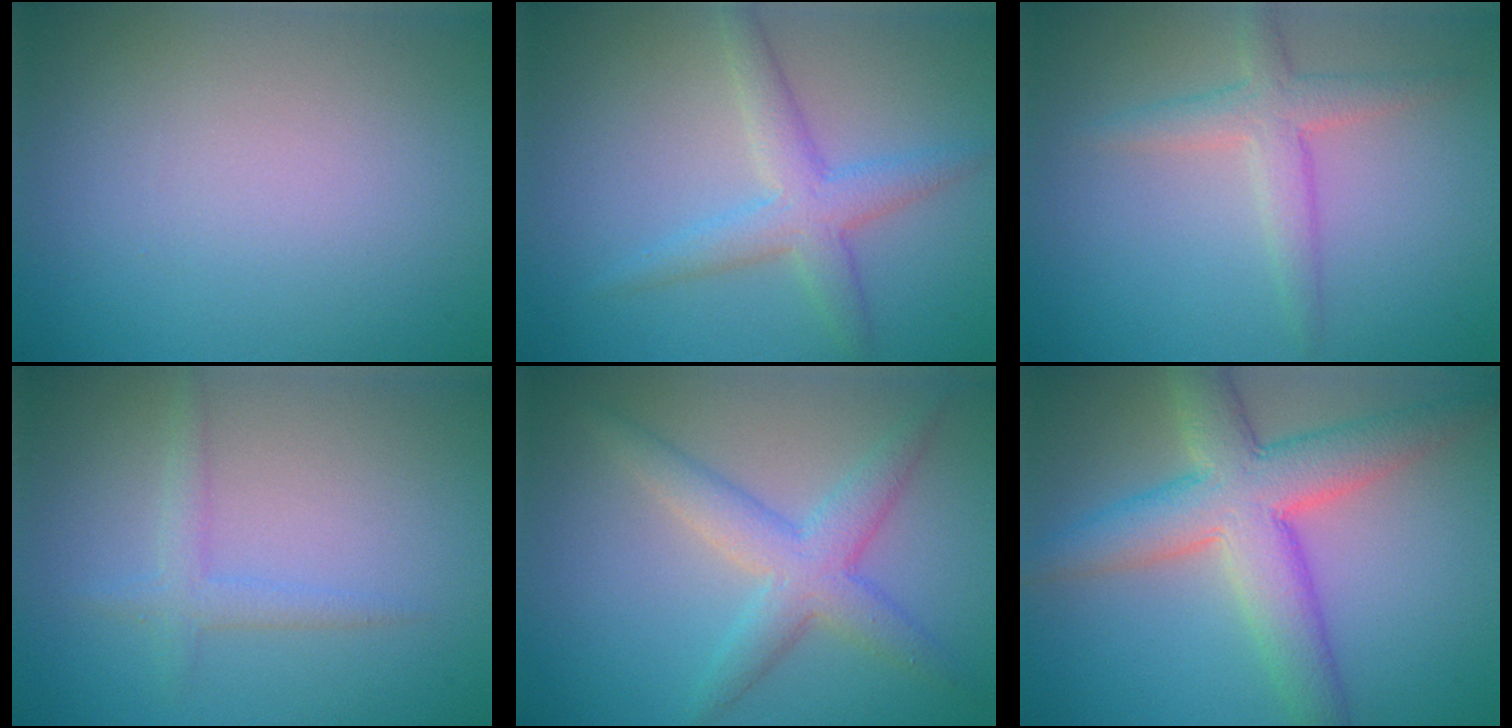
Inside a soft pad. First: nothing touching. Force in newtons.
{"total": 3.6, "press": 3.6, "slide": 0.1}
{"total": 2.9, "press": 2.9, "slide": 0.2}
{"total": 1.8, "press": 1.8, "slide": 0.2}
{"total": 4.3, "press": 4.3, "slide": 0.1}
{"total": 7.8, "press": 7.8, "slide": 0.3}